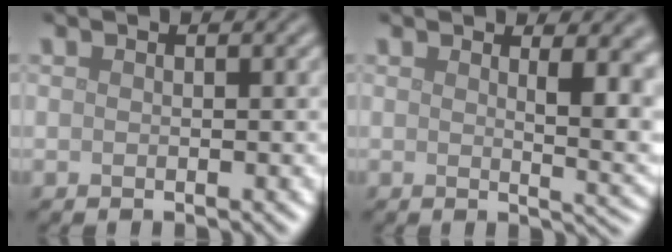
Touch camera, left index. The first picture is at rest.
{"total": 5.6, "force": [1.9, 2.2, 4.8], "torque": [-0.046, -0.007, 0.033]}